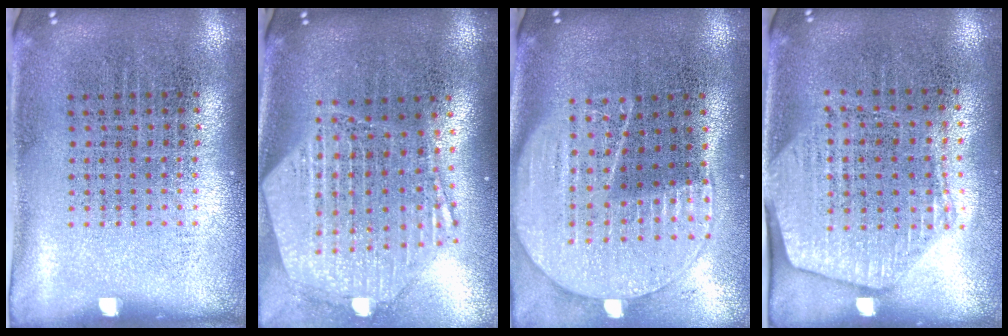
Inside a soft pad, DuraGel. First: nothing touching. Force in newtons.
{"total": 2.8, "press": 2.3, "slide": 1.7}
{"total": 2.0, "press": 1.8, "slide": 0.9}
{"total": 1.7, "press": 1.5, "slide": 0.7}